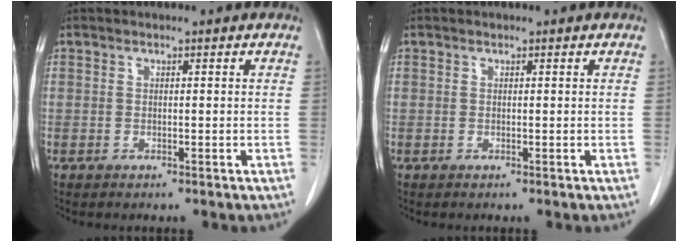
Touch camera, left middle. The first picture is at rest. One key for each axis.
{"total": 0.0}